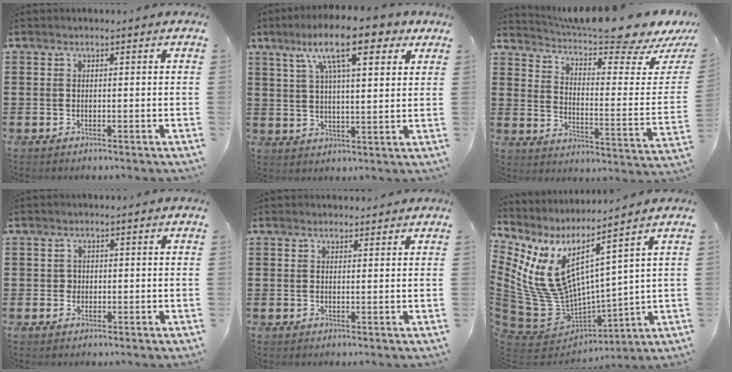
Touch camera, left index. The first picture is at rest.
{"total": 13.5, "force": [8.1, 3.5, 10.3], "torque": [-0.194, -0.007, 0.135]}
{"total": 8.6, "force": [7.4, 0.2, 4.4], "torque": [-0.084, -0.065, 0.119]}
{"total": 1.1, "force": [0.2, 1.1, 0.2], "torque": [-0.008, 0.006, 0.003]}
{"total": 1.3, "force": [1.3, 0.4, 0.1], "torque": [-0.004, 0.003, 0.026]}
{"total": 9.3, "force": [3.1, 5.2, 7.0], "torque": [-0.202, -0.064, 0.047]}